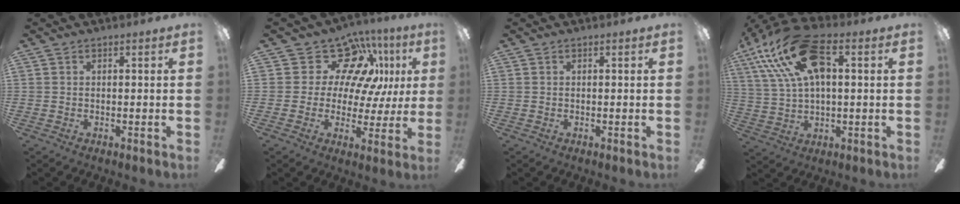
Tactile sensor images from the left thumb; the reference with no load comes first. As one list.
[{"total": 15.2, "force": [7.7, 10.4, 8.0], "torque": [-0.135, -0.037, 0.145]}, {"total": 0.0}, {"total": 19.6, "force": [7.6, 9.2, 15.5], "torque": [-0.329, -0.013, 0.129]}]